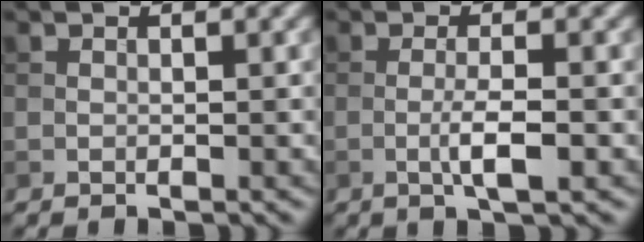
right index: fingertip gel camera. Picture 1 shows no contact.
{"total": 2.9, "force": [-0.8, 0.4, 2.7], "torque": [-0.050, 0.001, -0.016]}